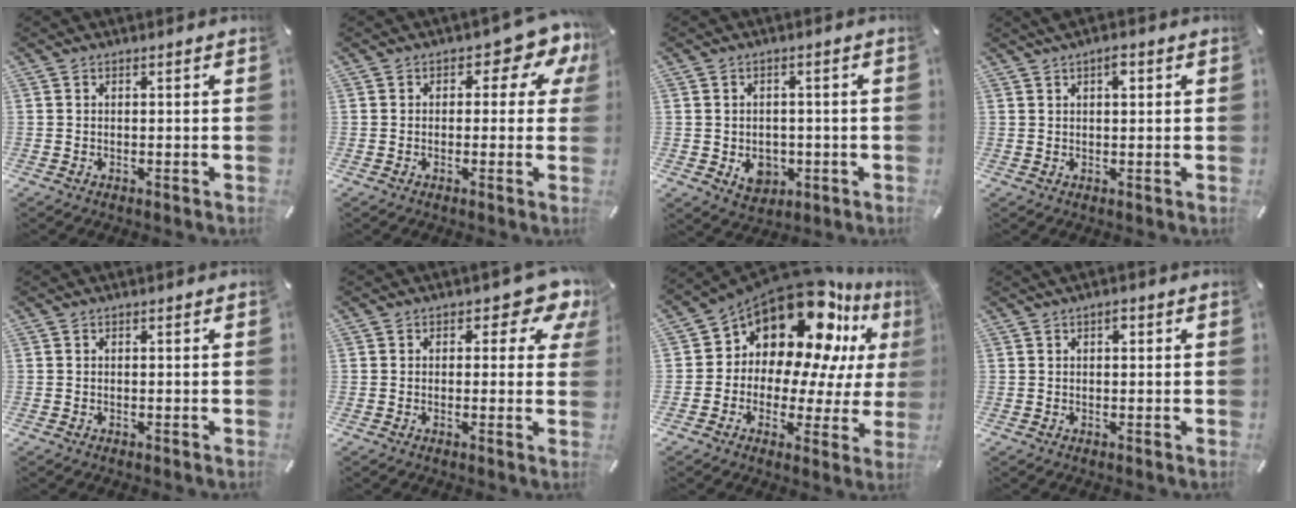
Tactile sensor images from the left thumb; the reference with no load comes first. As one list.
[{"total": 6.7, "force": [2.3, 3.8, 5.0], "torque": [-0.062, -0.011, 0.034]}, {"total": 5.9, "force": [-1.3, 5.1, 2.8], "torque": [-0.021, 0.000, -0.023]}, {"total": 3.0, "force": [1.3, 1.2, 2.4], "torque": [-0.043, 0.004, 0.019]}, {"total": 0.0}, {"total": 6.9, "force": [3.5, 3.6, 4.8], "torque": [-0.046, -0.021, 0.051]}, {"total": 18.2, "force": [11.9, 10.0, 9.5], "torque": [-0.180, -0.114, 0.198]}, {"total": 1.7, "force": [0.6, 0.9, 1.4], "torque": [-0.020, 0.002, 0.008]}]